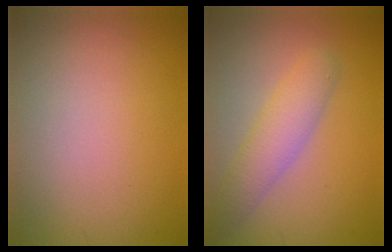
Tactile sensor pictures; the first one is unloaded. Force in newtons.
{"total": 3.7, "press": 3.7, "slide": 0.2}